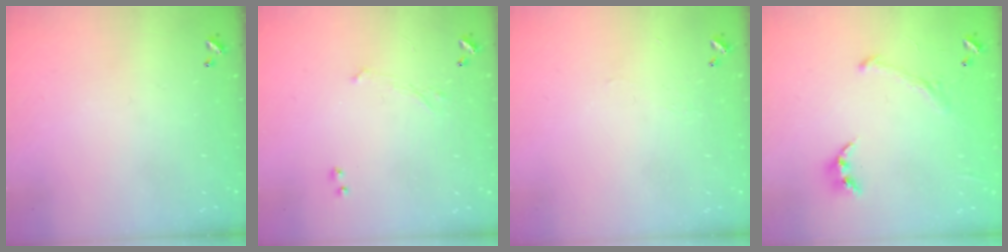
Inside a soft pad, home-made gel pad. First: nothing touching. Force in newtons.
{"total": 0.7, "press": 0.3, "slide": 0.6}
{"total": 2.3, "press": 2.3, "slide": 0.4}
{"total": 1.6, "press": 1.4, "slide": 0.8}